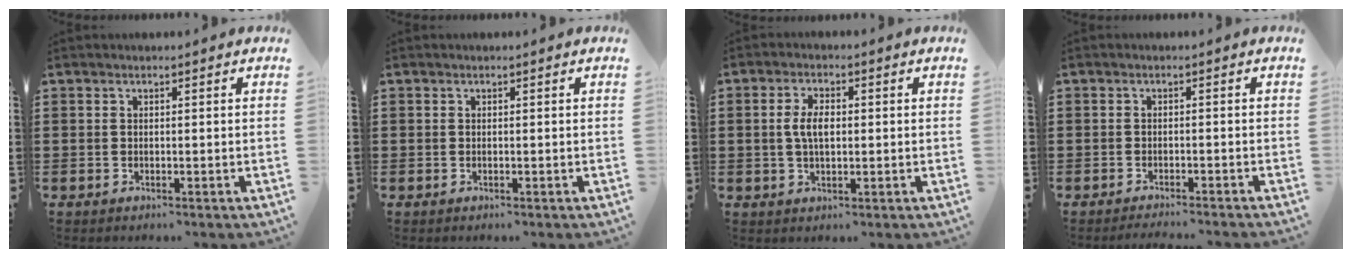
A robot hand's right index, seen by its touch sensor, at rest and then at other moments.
{"total": 0.0}
{"total": 4.1, "force": [0.2, 2.0, 3.6], "torque": [-0.079, 0.004, -0.001]}
{"total": 1.6, "force": [-1.5, -0.3, 0.2], "torque": [-0.003, 0.002, -0.031]}